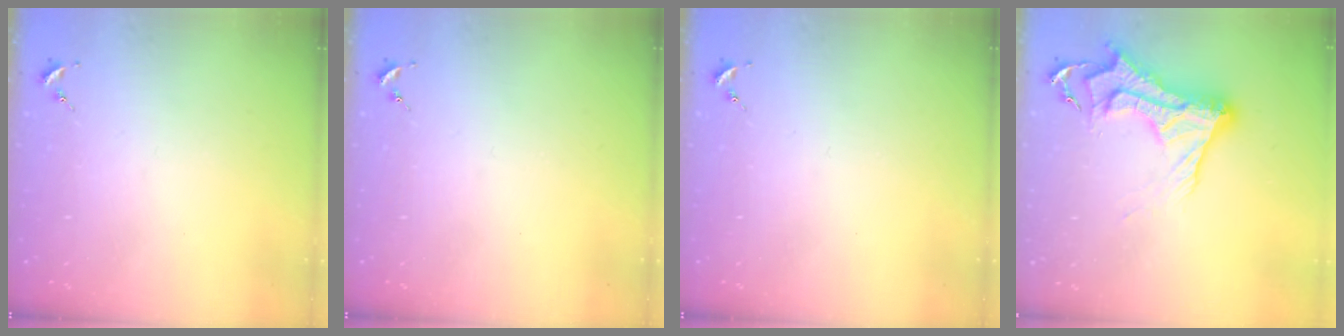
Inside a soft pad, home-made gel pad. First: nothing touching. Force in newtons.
{"total": 0.0}
{"total": 0.0}
{"total": 15.8, "press": 15.7, "slide": 1.2}